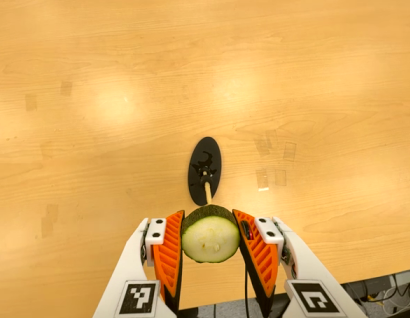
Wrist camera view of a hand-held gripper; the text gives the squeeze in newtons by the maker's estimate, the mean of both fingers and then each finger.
{"total": 10.2, "left": 9.6, "right": 10.8}